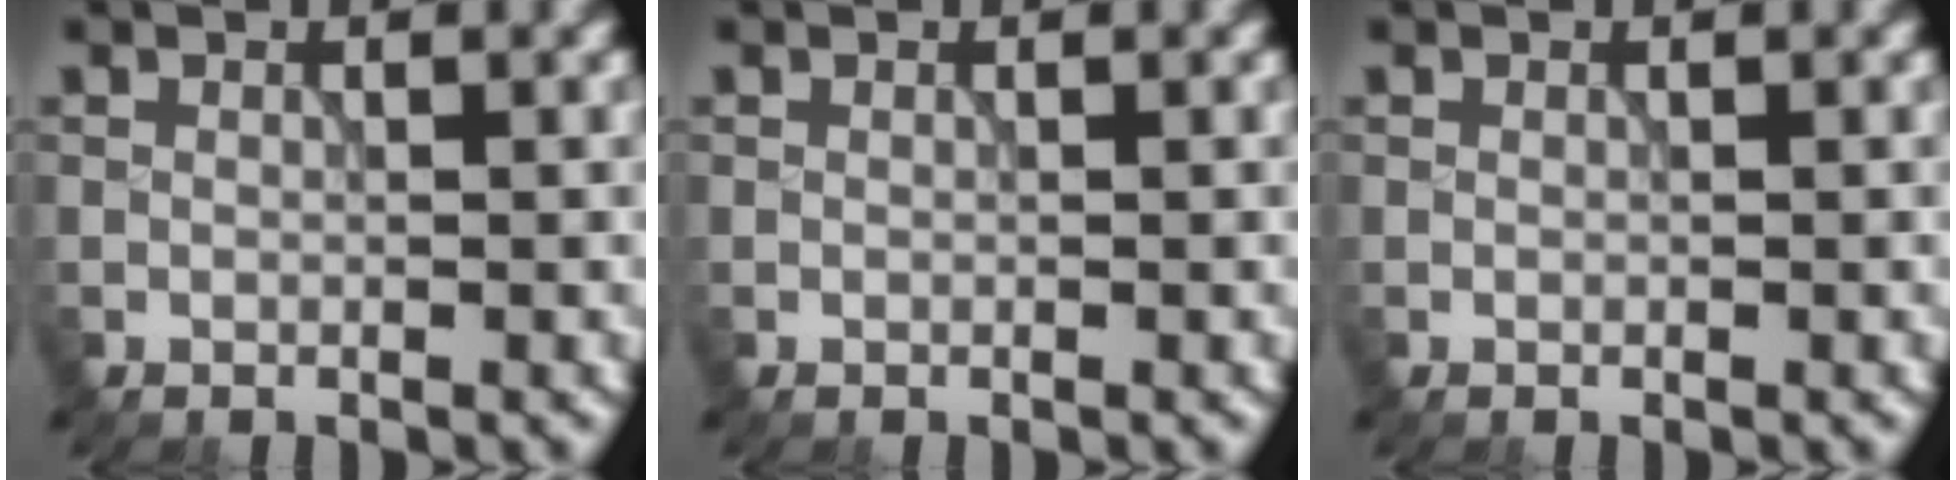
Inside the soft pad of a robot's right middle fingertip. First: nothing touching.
{"total": 0.0}
{"total": 0.0}